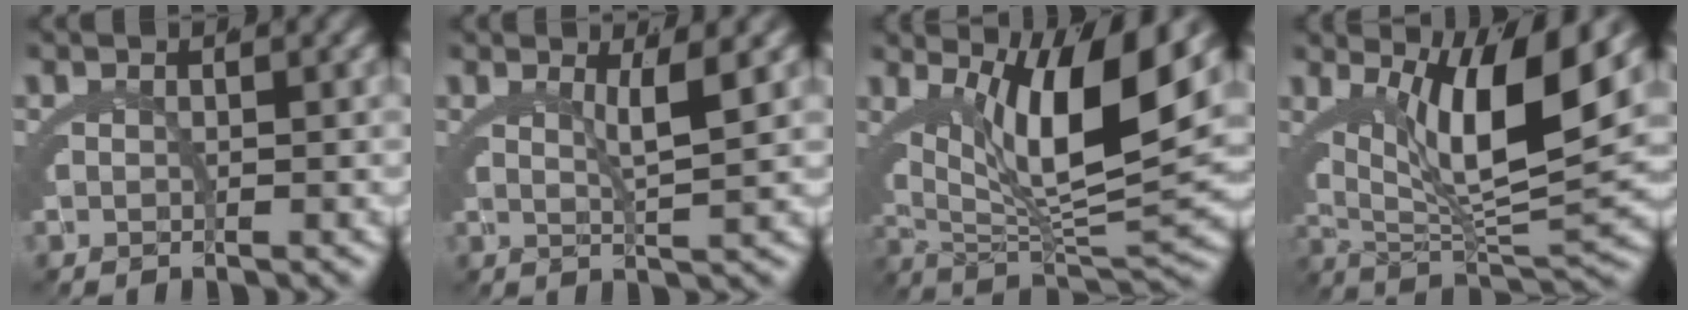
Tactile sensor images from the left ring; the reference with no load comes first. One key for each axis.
{"total": 2.6, "fx": 1.5, "fy": -1.1, "fz": 1.8, "tx": -0.029, "ty": -0.007, "tz": 0.032}
{"total": 11.8, "fx": 3.7, "fy": 4.6, "fz": 10.2, "tx": -0.166, "ty": 0.004, "tz": 0.064}
{"total": 10.7, "fx": 3.3, "fy": 3.9, "fz": 9.4, "tx": -0.156, "ty": 0.001, "tz": 0.059}